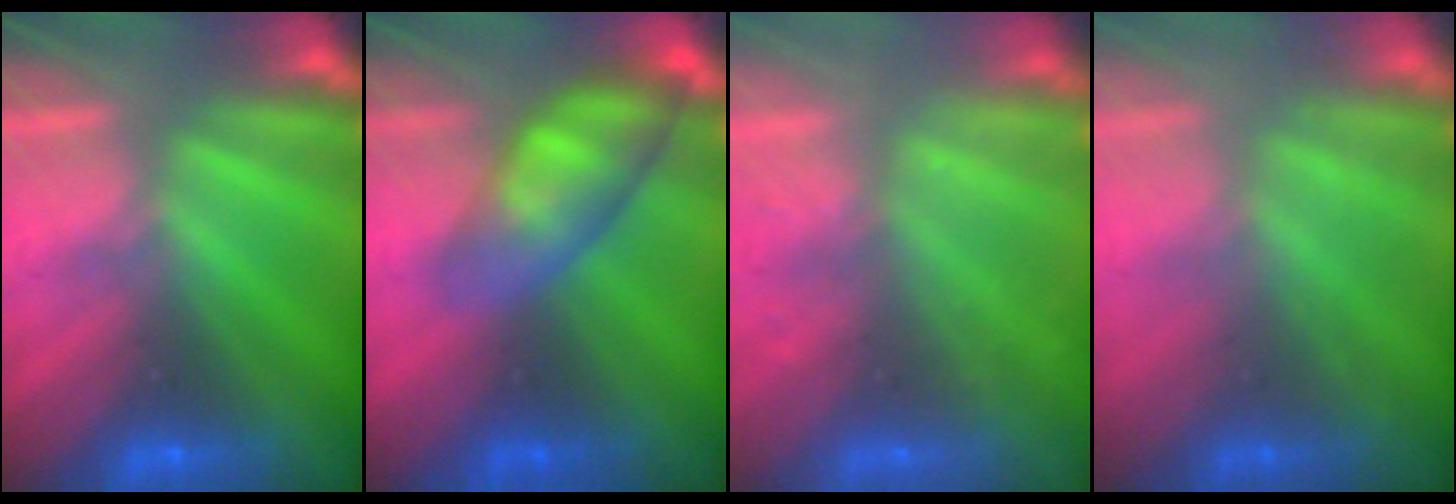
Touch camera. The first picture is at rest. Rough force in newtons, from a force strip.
{"total": 4.7}
{"total": 2.3}
{"total": 2.2}